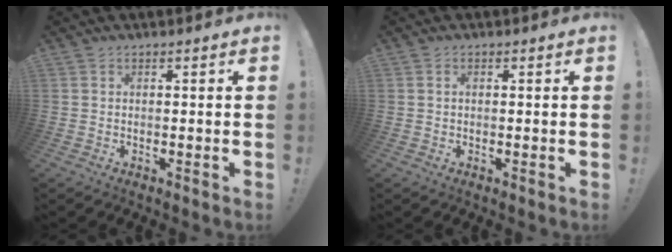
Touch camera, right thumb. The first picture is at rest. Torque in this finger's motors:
{"motor_torque": [0.40, -0.30, 0.03, 0.00, -0.04]}